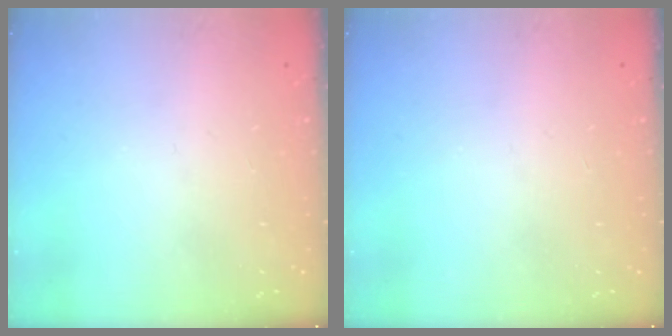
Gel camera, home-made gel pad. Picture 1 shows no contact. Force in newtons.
{"total": 0.0}